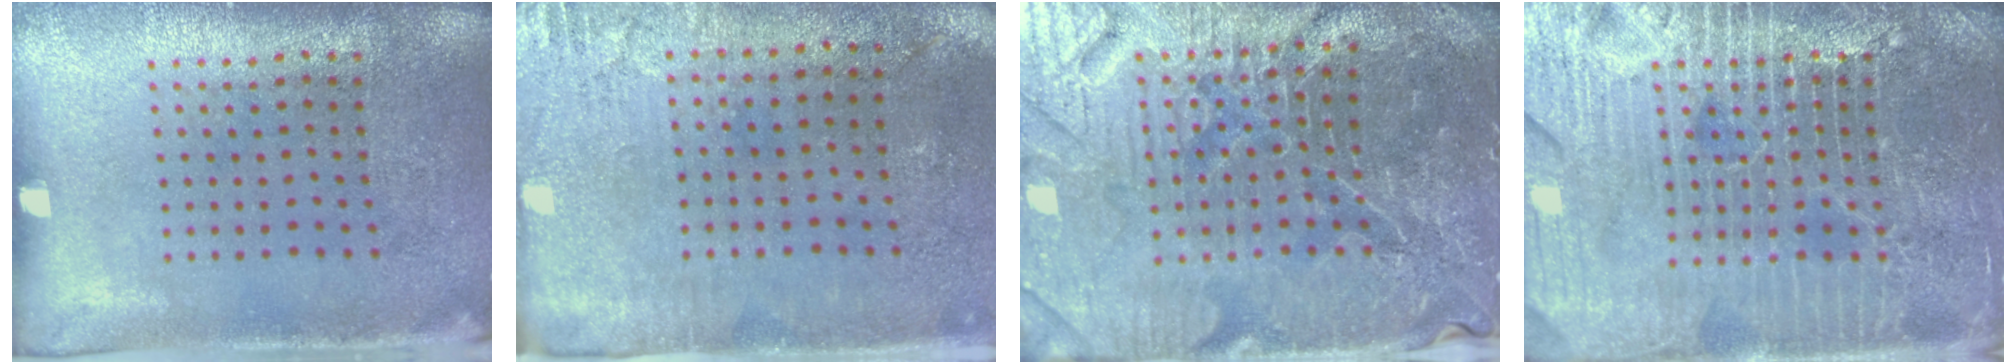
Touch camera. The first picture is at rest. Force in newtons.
{"total": 2.8, "press": 2.3, "slide": 1.6}
{"total": 6.0, "press": 5.5, "slide": 2.3}
{"total": 7.0, "press": 6.9, "slide": 0.9}